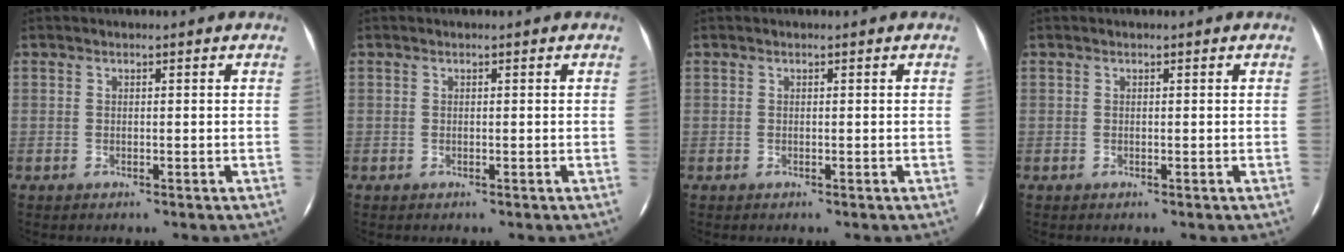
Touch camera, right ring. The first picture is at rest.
{"total": 0.0}
{"total": 0.0}
{"total": 0.0}